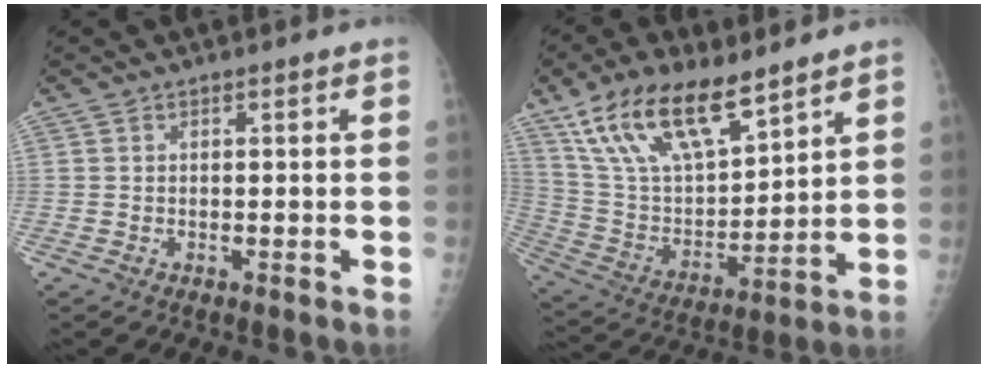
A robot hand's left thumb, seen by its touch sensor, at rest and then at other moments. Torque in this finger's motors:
{"motor_torque": [0.37, 0.38, 1.54, -1.23, 0.46]}